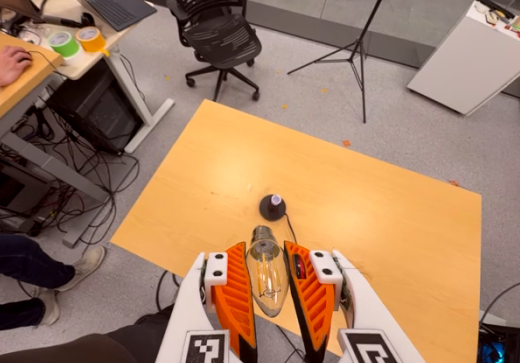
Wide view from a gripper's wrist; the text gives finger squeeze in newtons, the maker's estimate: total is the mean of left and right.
{"total": 12.1, "left": 11.7, "right": 12.5}